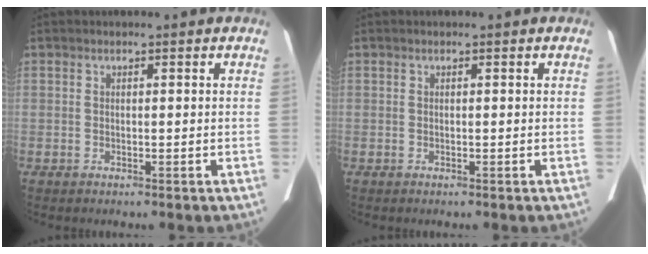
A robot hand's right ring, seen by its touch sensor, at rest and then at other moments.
{"total": 0.0}